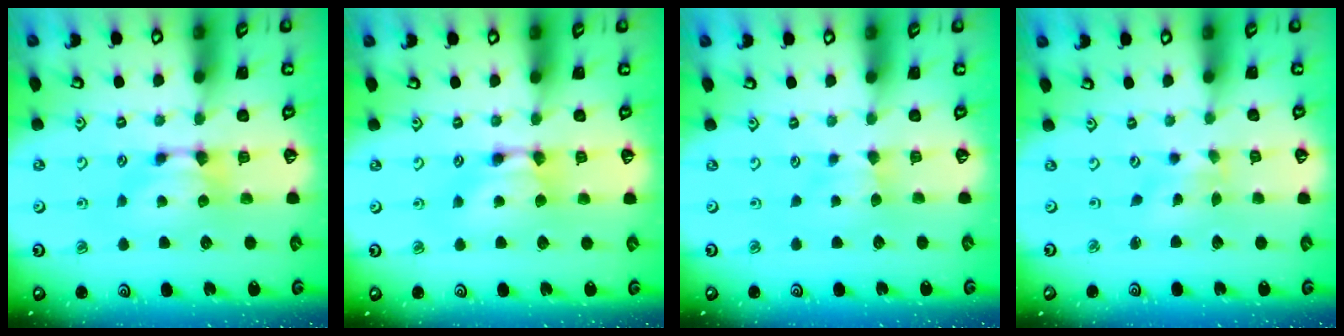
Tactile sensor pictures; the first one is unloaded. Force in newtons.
{"total": 1.7, "press": 1.7, "slide": 0.1}
{"total": 2.9, "press": 2.9, "slide": 0.3}
{"total": 2.8, "press": 2.6, "slide": 1.0}